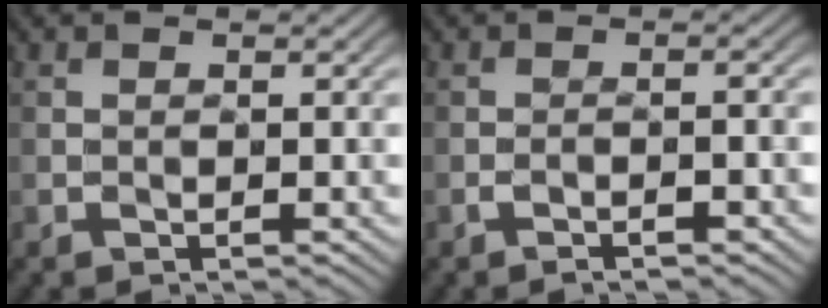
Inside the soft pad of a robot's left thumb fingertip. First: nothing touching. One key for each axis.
{"total": 1.5, "fx": -1.2, "fy": -0.1, "fz": 0.8, "tx": -0.017, "ty": 0.002, "tz": -0.024}